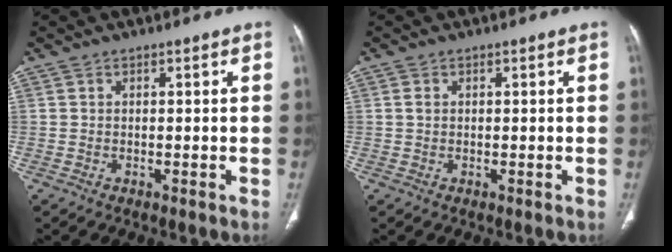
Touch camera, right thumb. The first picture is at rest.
{"total": 0.9, "force": [0.2, 0.7, 0.6], "torque": [-0.009, 0.002, 0.005]}